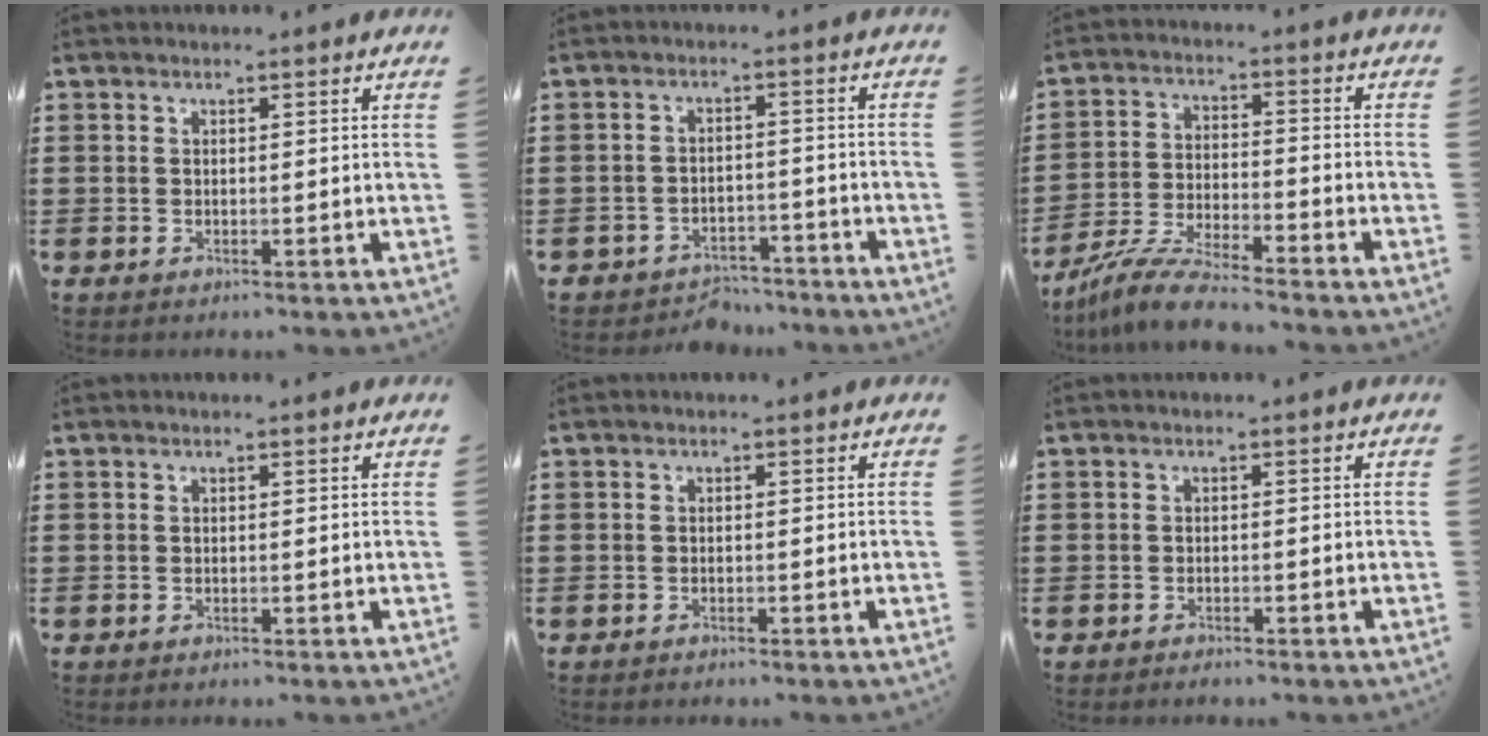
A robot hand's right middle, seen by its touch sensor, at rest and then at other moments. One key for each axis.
{"total": 3.8, "fx": -3.7, "fy": 1.0, "fz": -0.2, "tx": -0.004, "ty": 0.002, "tz": -0.080}
{"total": 8.0, "fx": -7.4, "fy": 0.5, "fz": 3.2, "tx": -0.069, "ty": 0.002, "tz": -0.144}
{"total": 0.0}
{"total": 0.7, "fx": -0.7, "fy": 0.3, "fz": 0.0, "tx": 0.001, "ty": 0.003, "tz": -0.015}
{"total": 0.9, "fx": -0.9, "fy": 0.3, "fz": -0.1, "tx": 0.000, "ty": 0.004, "tz": -0.021}